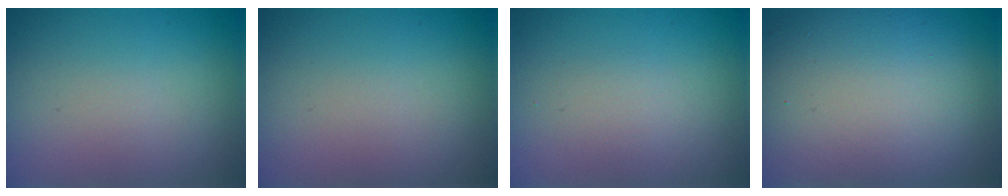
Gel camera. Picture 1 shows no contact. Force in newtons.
{"total": 0.0}
{"total": 1.2, "press": 1.2, "slide": 0.1}
{"total": 12.3, "press": 12.3, "slide": 0.9}